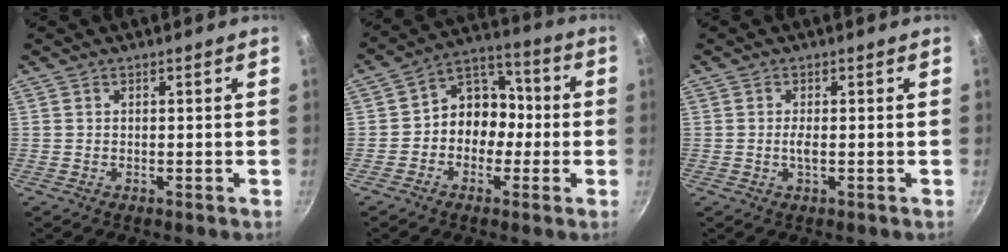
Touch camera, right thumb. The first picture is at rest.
{"total": 10.2, "force": [-1.6, 8.5, 5.5], "torque": [-0.025, 0.049, -0.042]}
{"total": 1.7, "force": [-0.2, 0.4, 1.6], "torque": [-0.038, 0.000, -0.007]}